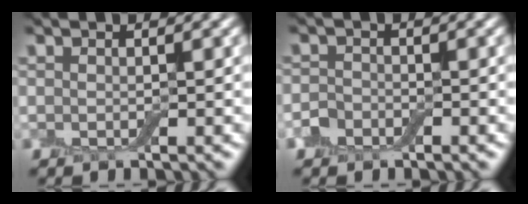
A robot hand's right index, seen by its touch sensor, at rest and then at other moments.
{"total": 1.4, "force": [-0.9, 1.0, 0.4], "torque": [-0.003, 0.004, -0.023]}